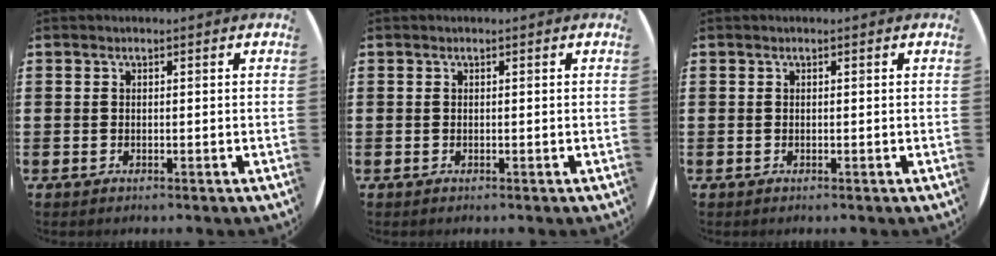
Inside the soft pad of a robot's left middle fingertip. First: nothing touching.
{"total": 0.0}
{"total": 0.0}